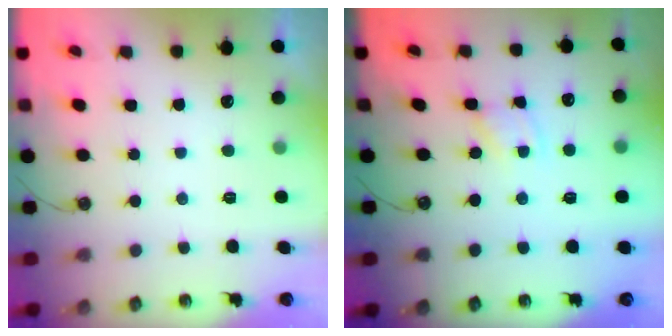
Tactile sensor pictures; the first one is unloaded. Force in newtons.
{"total": 1.2, "press": 1.2, "slide": 0.2}